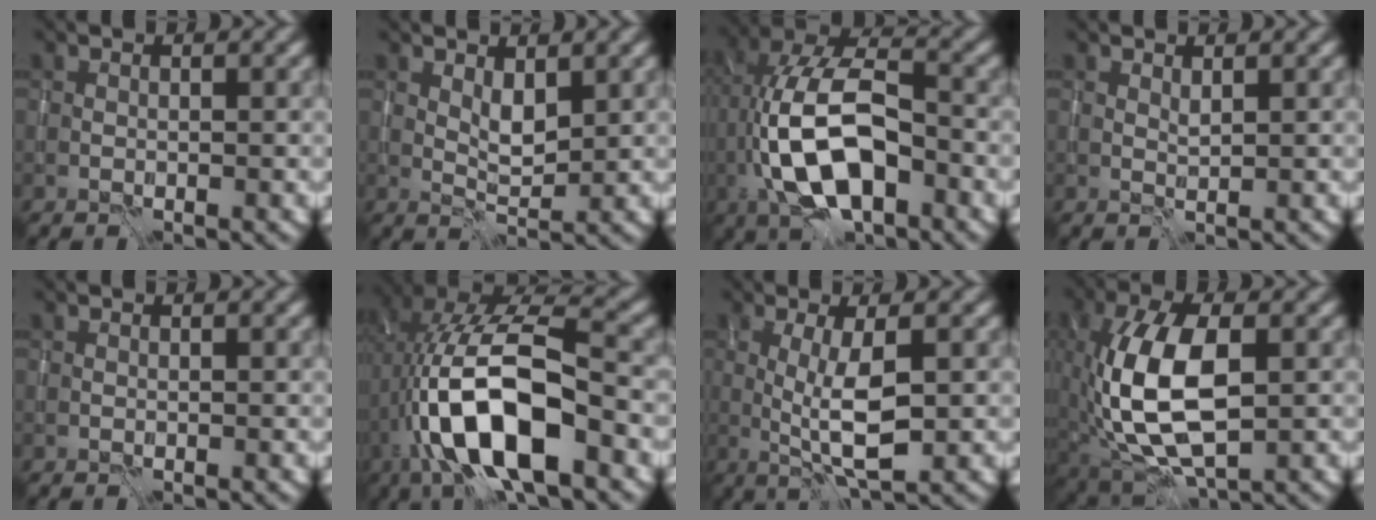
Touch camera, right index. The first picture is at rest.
{"total": 2.1, "force": [0.9, 0.9, 1.6], "torque": [-0.031, -0.004, 0.020]}
{"total": 11.3, "force": [-2.8, 5.4, 9.6], "torque": [-0.187, 0.008, -0.058]}
{"total": 0.6, "force": [0.6, 0.0, 0.3], "torque": [-0.011, -0.001, 0.011]}
{"total": 0.0}
{"total": 13.4, "force": [-3.5, 5.8, 11.6], "torque": [-0.220, 0.014, -0.069]}
{"total": 5.2, "force": [-0.2, 1.2, 5.0], "torque": [-0.097, -0.004, -0.002]}
{"total": 10.5, "force": [-0.6, 5.3, 9.0], "torque": [-0.192, 0.000, -0.009]}